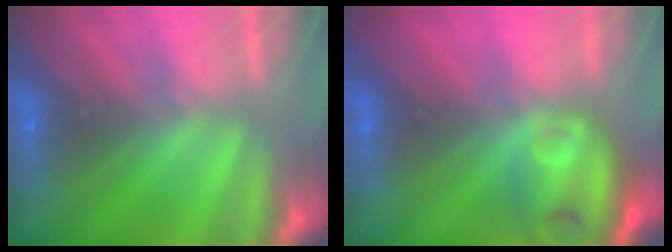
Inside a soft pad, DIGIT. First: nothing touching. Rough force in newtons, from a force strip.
{"total": 9.4}